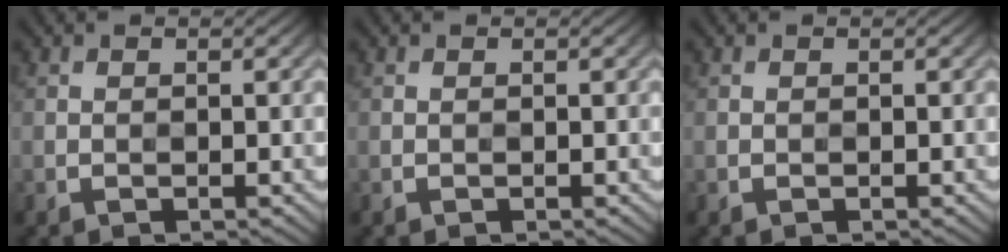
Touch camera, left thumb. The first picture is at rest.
{"total": 0.0}
{"total": 0.0}